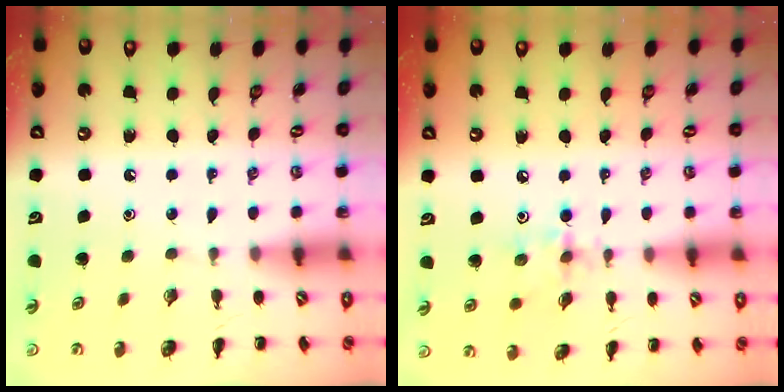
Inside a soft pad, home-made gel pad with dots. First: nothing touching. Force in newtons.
{"total": 3.8, "press": 3.7, "slide": 0.4}